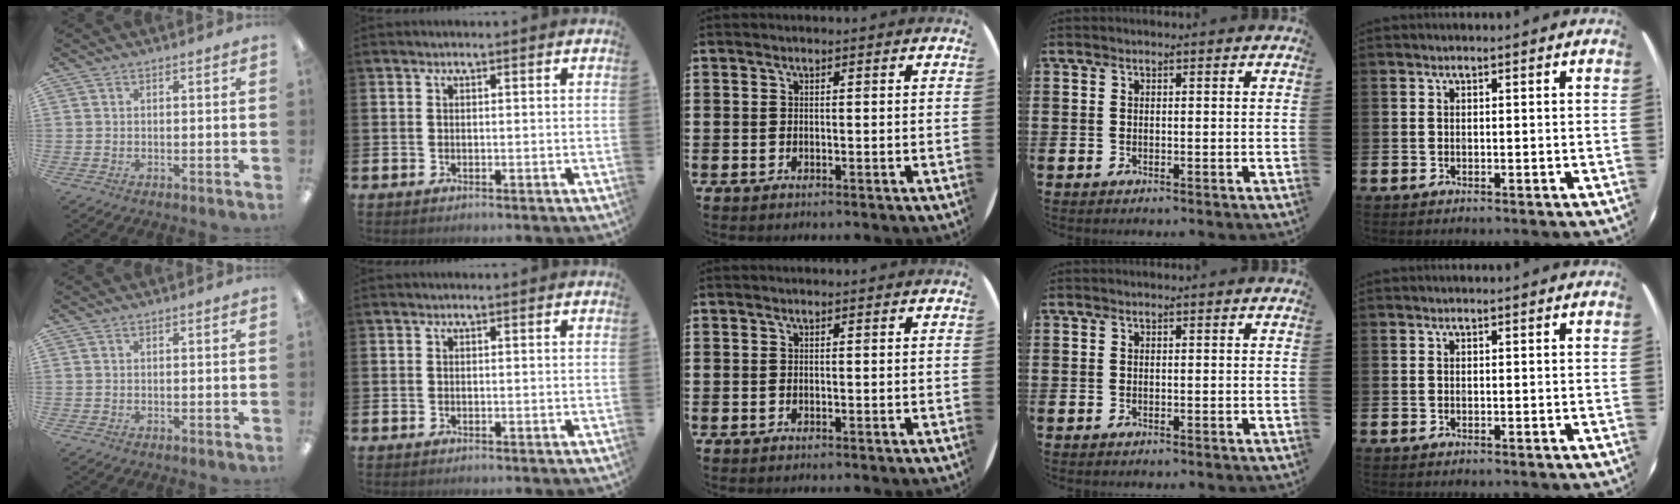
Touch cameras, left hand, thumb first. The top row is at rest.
{}